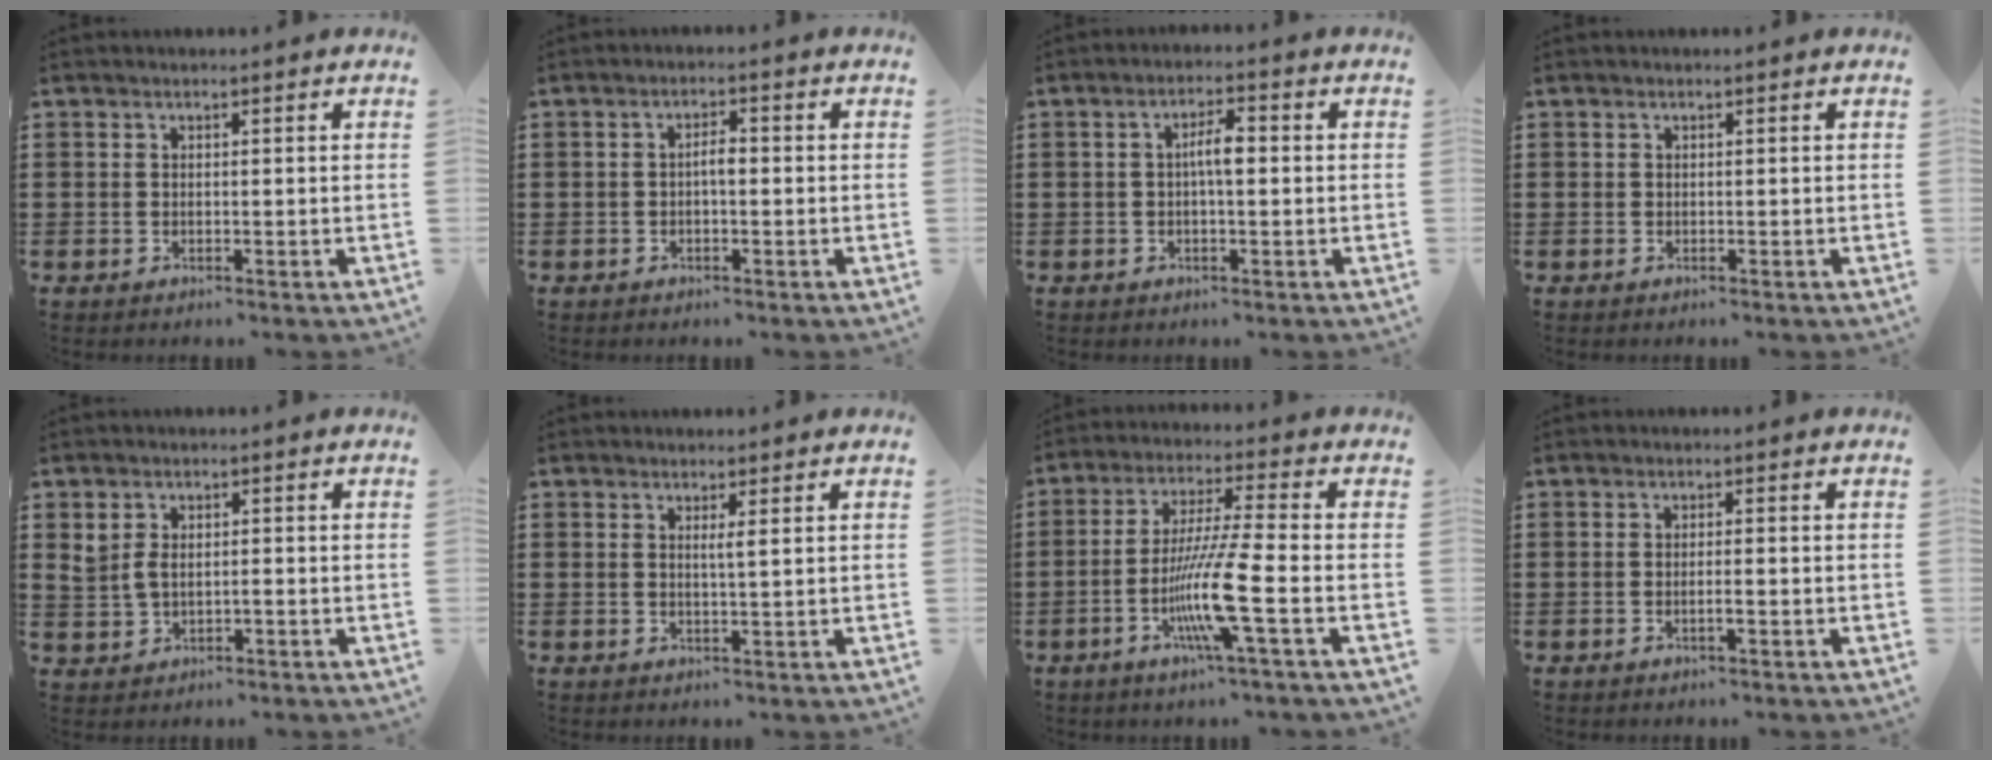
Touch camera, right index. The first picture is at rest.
{"total": 2.2, "force": [-0.3, 0.7, 2.0], "torque": [-0.038, 0.004, -0.008]}
{"total": 3.8, "force": [-0.1, 1.1, 3.7], "torque": [-0.066, 0.005, -0.004]}
{"total": 0.0}
{"total": 2.2, "force": [0.2, 1.2, 1.8], "torque": [-0.037, 0.003, 0.003]}
{"total": 1.4, "force": [0.6, -0.1, 1.2], "torque": [-0.025, -0.001, 0.009]}
{"total": 10.7, "force": [-3.7, -0.1, 10.0], "torque": [-0.207, -0.021, -0.078]}
{"total": 1.5, "force": [-0.6, 0.1, 1.4], "torque": [-0.025, -0.003, -0.011]}